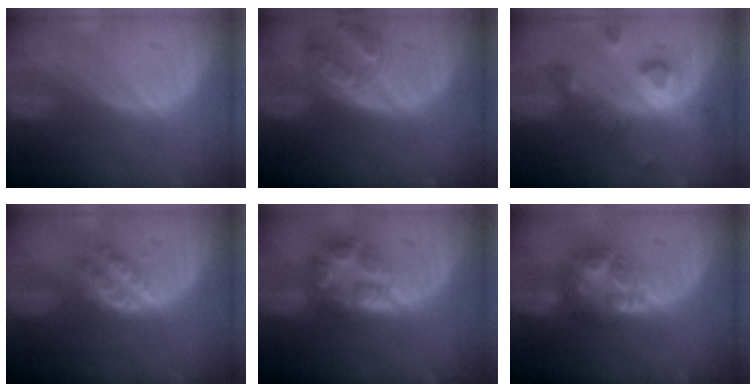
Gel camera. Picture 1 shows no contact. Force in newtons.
{"total": 7.6, "press": 6.7, "slide": 3.7}
{"total": 7.9, "press": 7.7, "slide": 2.0}
{"total": 4.2, "press": 4.2, "slide": 0.1}
{"total": 8.0, "press": 6.9, "slide": 4.0}
{"total": 7.9, "press": 6.7, "slide": 4.2}